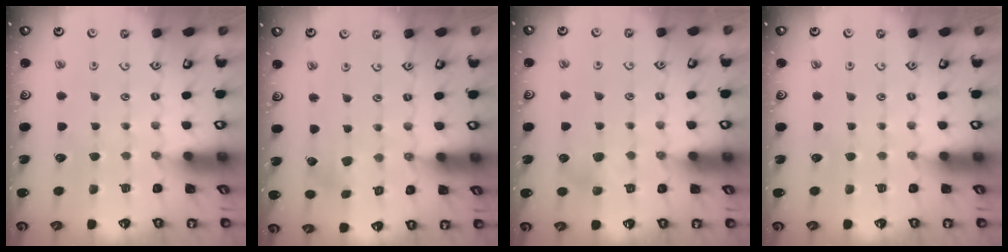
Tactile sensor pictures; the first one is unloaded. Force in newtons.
{"total": 2.3, "press": 2.3, "slide": 0.4}
{"total": 6.1, "press": 6.1, "slide": 0.4}
{"total": 0.0}